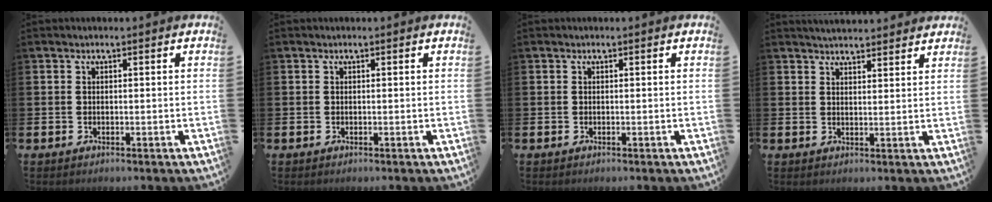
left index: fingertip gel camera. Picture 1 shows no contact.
{"total": 0.0}
{"total": 0.0}
{"total": 3.4, "force": [3.4, 0.4, 0.2], "torque": [-0.007, -0.016, 0.063]}